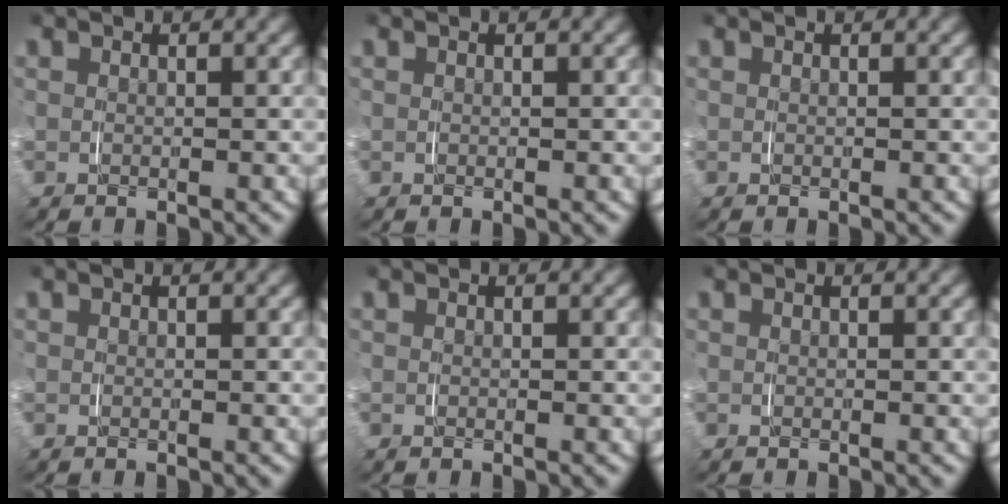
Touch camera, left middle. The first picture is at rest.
{"total": 0.0}
{"total": 0.0}
{"total": 0.0}
{"total": 0.0}
{"total": 0.0}